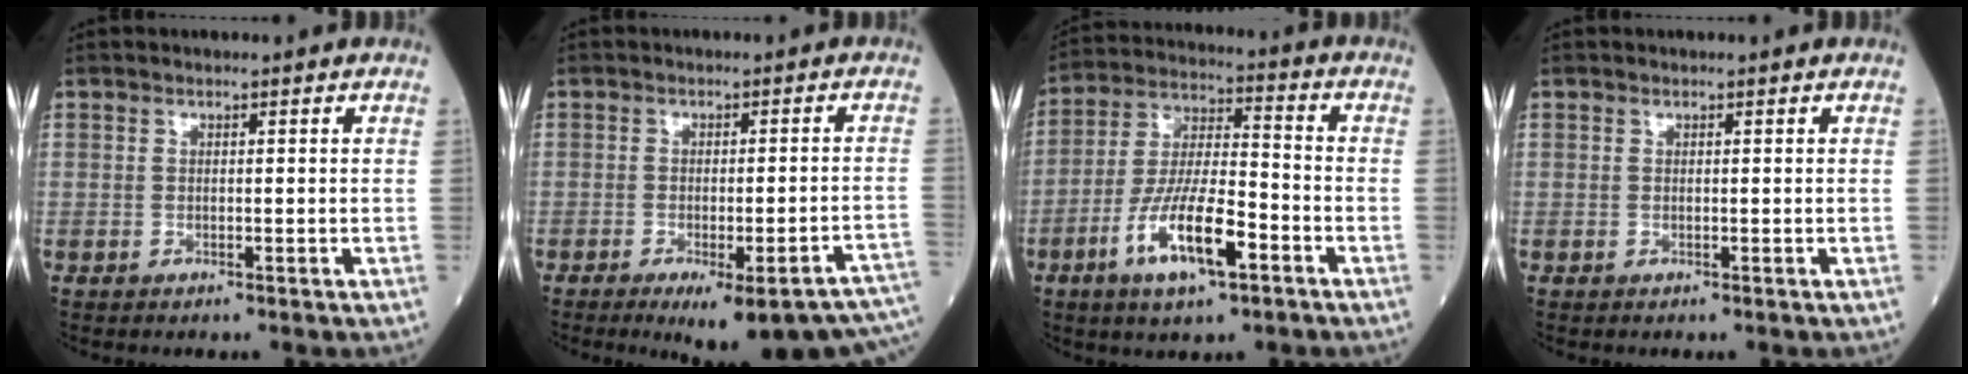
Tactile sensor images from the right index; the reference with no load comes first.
{"total": 17.5, "force": [-13.7, 1.7, 10.8], "torque": [-0.063, -0.008, -0.162]}
{"total": 12.7, "force": [-5.7, 3.1, 10.9], "torque": [-0.219, -0.004, -0.104]}
{"total": 0.0}